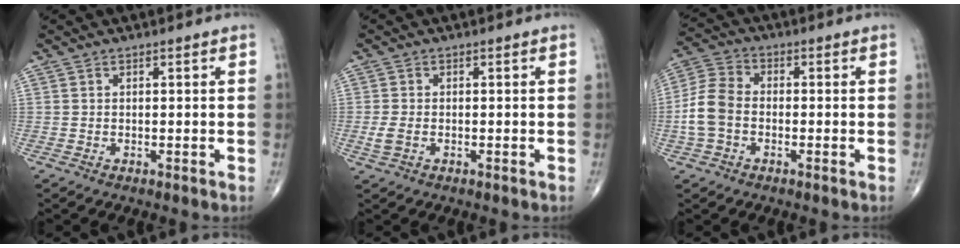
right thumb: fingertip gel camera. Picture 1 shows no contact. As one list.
[{"total": 2.5, "force": [-0.6, 1.5, 1.9], "torque": [-0.049, 0.003, -0.013]}, {"total": 8.1, "force": [-1.6, 5.7, 5.5], "torque": [-0.116, 0.025, -0.041]}]